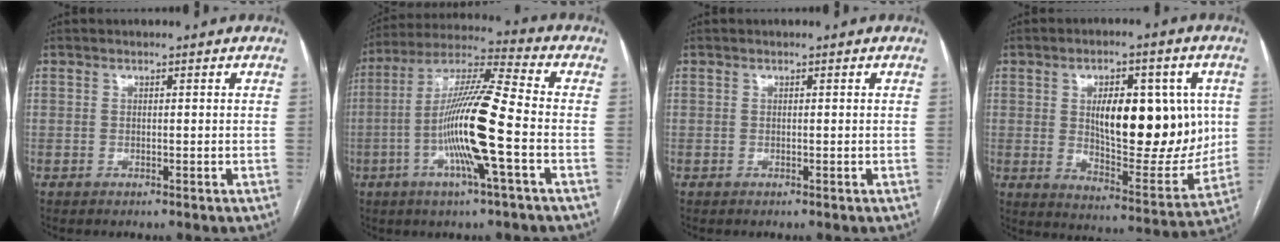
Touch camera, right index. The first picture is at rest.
{"total": 14.9, "force": [-3.5, 0.0, 14.5], "torque": [-0.279, 0.001, -0.073]}
{"total": 0.0}
{"total": 17.1, "force": [2.7, 7.0, 15.4], "torque": [-0.218, 0.001, 0.054]}